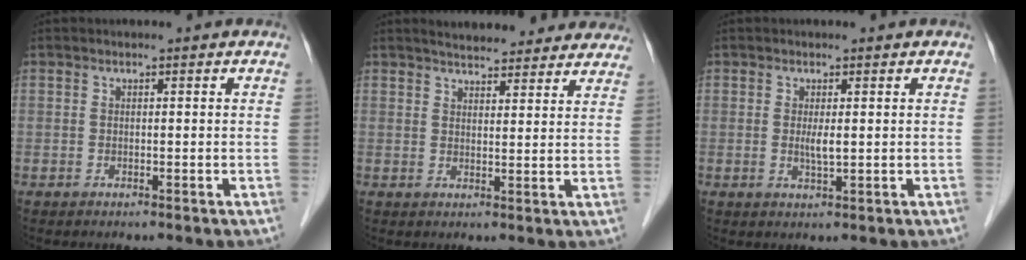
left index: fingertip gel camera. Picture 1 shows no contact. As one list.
[{"total": 14.4, "force": [13.2, 3.5, 4.3], "torque": [-0.034, 0.016, 0.155]}, {"total": 1.9, "force": [0.2, 0.2, 1.9], "torque": [-0.040, -0.004, 0.006]}]